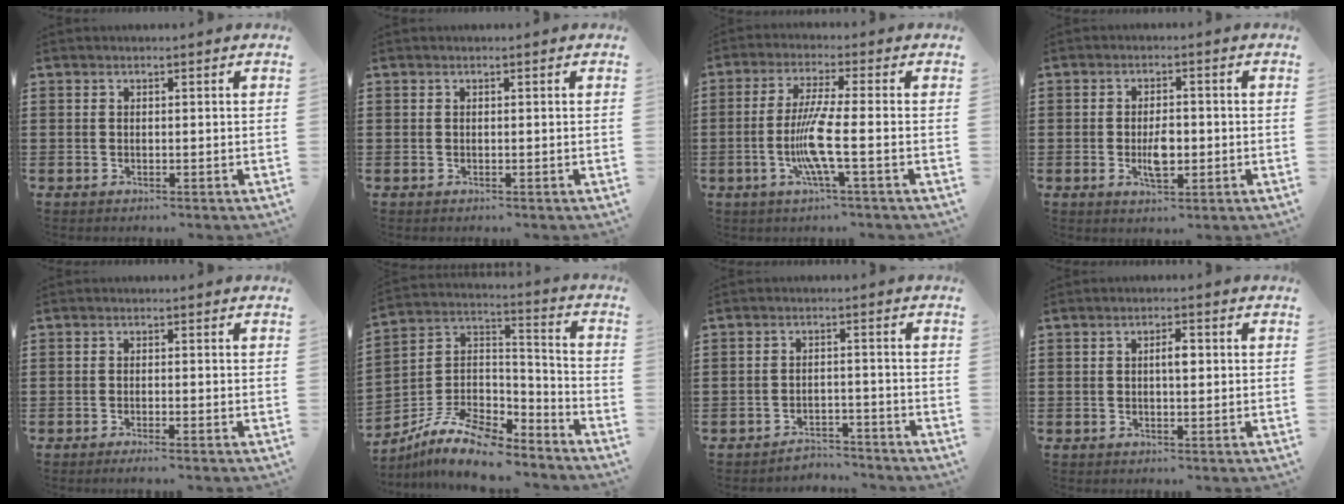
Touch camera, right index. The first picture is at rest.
{"total": 0.0}
{"total": 7.5, "force": [-1.9, -0.1, 7.3], "torque": [-0.160, -0.023, -0.047]}
{"total": 4.1, "force": [-0.7, 1.7, 3.7], "torque": [-0.066, -0.005, -0.015]}
{"total": 1.0, "force": [-0.8, -0.1, 0.7], "torque": [-0.011, -0.003, -0.014]}
{"total": 10.7, "force": [-8.5, 4.0, 5.0], "torque": [-0.111, 0.020, -0.167]}
{"total": 3.2, "force": [-3.2, 0.5, 0.0], "torque": [-0.006, 0.001, -0.068]}
{"total": 2.5, "force": [0.3, 0.9, 2.4], "torque": [-0.047, 0.004, 0.002]}